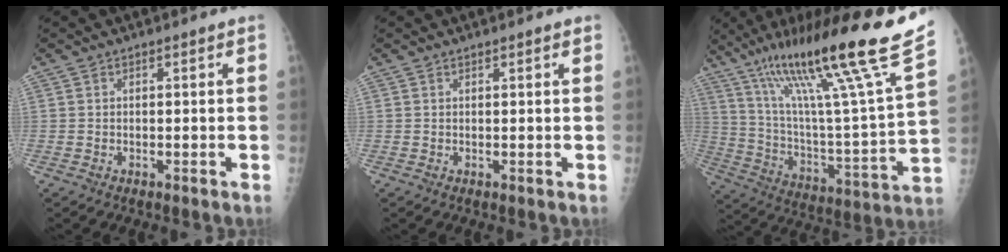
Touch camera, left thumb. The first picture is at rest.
{"total": 1.0, "force": [0.7, 0.2, 0.7], "torque": [-0.006, 0.000, 0.009]}
{"total": 30.0, "force": [19.1, 1.9, 23.1], "torque": [-0.366, -0.056, 0.322]}